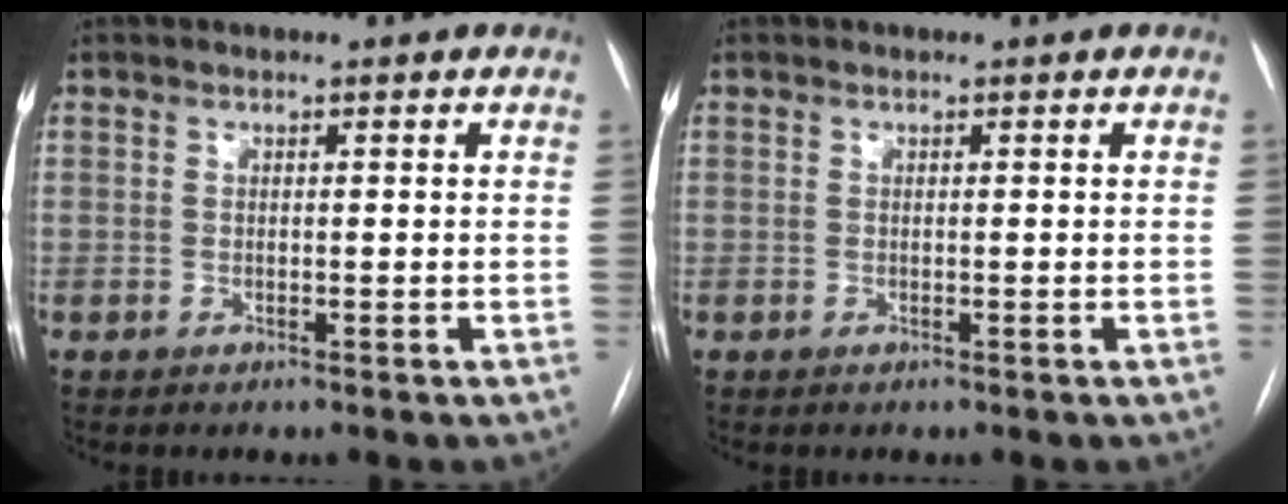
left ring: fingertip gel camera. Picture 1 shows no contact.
{"total": 0.0}